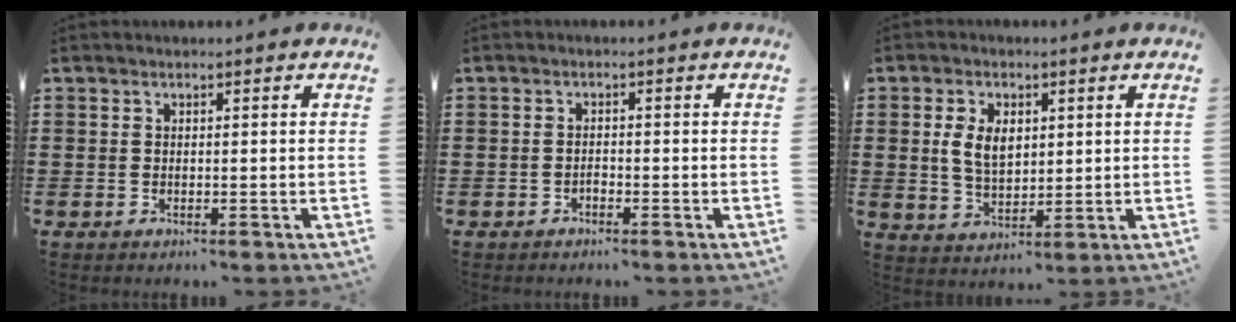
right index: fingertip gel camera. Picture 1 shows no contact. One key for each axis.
{"total": 0.9, "fx": -0.7, "fy": 0.4, "fz": 0.4, "tx": -0.010, "ty": -0.002, "tz": -0.014}
{"total": 5.6, "fx": 1.1, "fy": 3.5, "fz": 4.2, "tx": -0.091, "ty": 0.006, "tz": 0.015}